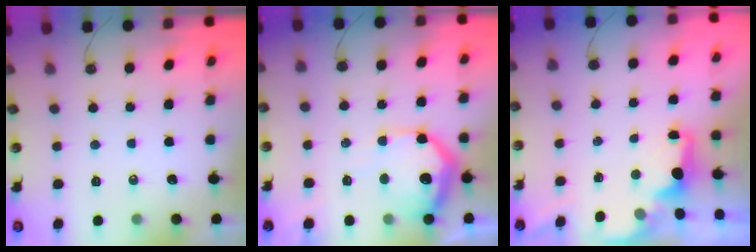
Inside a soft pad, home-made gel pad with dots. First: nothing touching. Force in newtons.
{"total": 17.8, "press": 17.8, "slide": 1.4}
{"total": 1.9, "press": 1.7, "slide": 0.8}